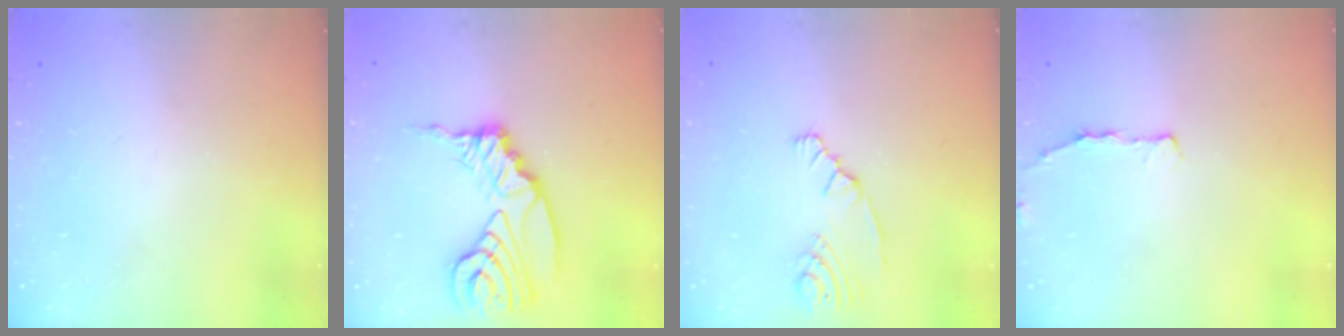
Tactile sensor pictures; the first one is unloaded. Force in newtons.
{"total": 14.9, "press": 14.8, "slide": 1.9}
{"total": 3.2, "press": 3.0, "slide": 1.2}
{"total": 3.2, "press": 2.9, "slide": 1.4}